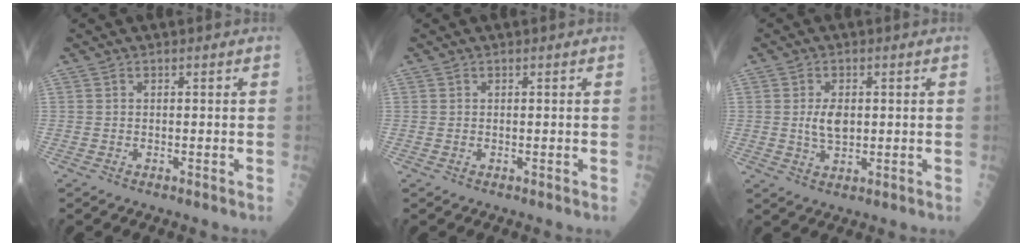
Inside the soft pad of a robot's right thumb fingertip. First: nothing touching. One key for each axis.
{"total": 0.0}
{"total": 4.9, "fx": 0.4, "fy": 2.8, "fz": 4.0, "tx": -0.064, "ty": -0.006, "tz": 0.011}